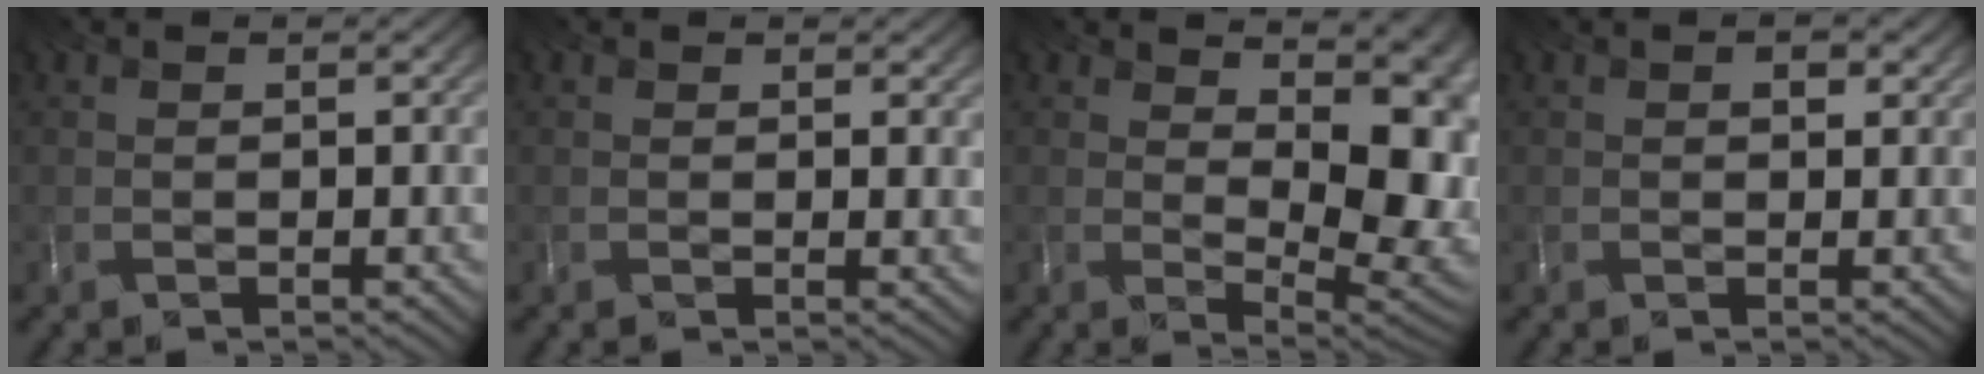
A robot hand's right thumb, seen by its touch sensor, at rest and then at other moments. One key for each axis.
{"total": 0.5, "fx": 0.5, "fy": 0.0, "fz": 0.1, "tx": 0.000, "ty": -0.002, "tz": 0.010}
{"total": 12.9, "fx": 4.0, "fy": 6.3, "fz": 10.6, "tx": -0.125, "ty": 0.010, "tz": 0.076}
{"total": 1.2, "fx": 0.7, "fy": 0.8, "fz": 0.7, "tx": -0.016, "ty": -0.001, "tz": 0.014}